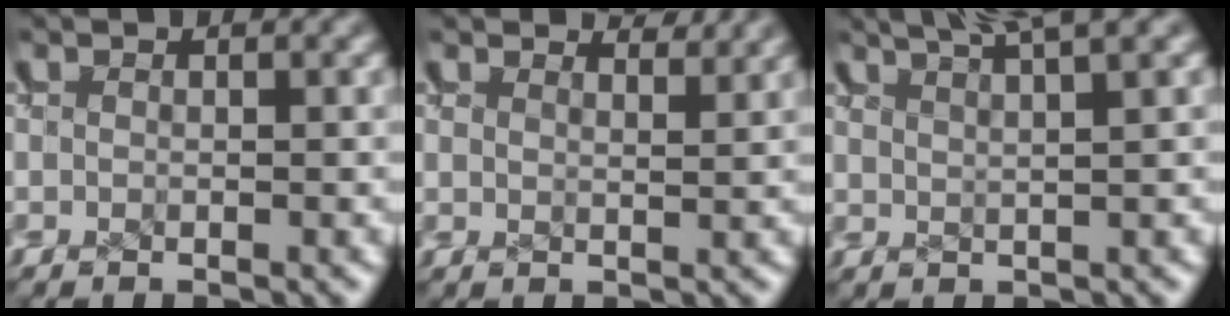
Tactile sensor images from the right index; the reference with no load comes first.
{"total": 2.4, "force": [2.3, -0.6, -0.1], "torque": [0.000, -0.002, 0.041]}
{"total": 4.8, "force": [4.2, 0.5, 2.2], "torque": [-0.018, 0.019, 0.063]}